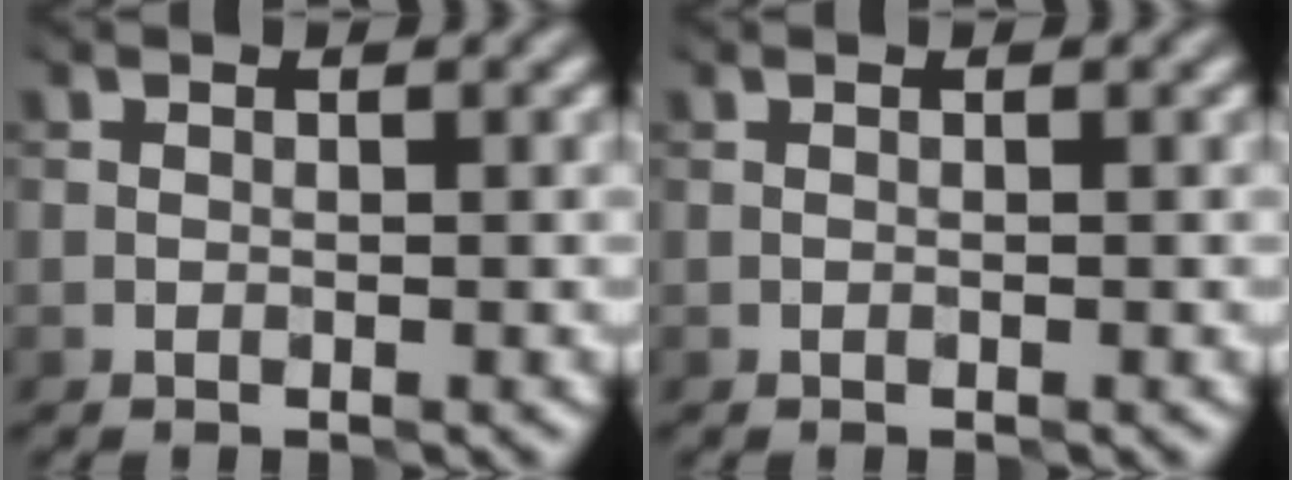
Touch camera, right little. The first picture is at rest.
{"total": 0.0}